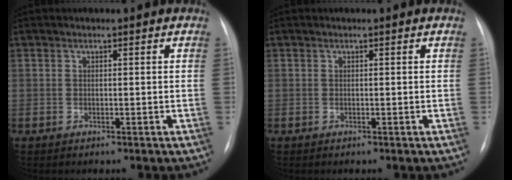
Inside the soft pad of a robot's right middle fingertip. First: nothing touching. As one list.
[{"total": 0.0}]